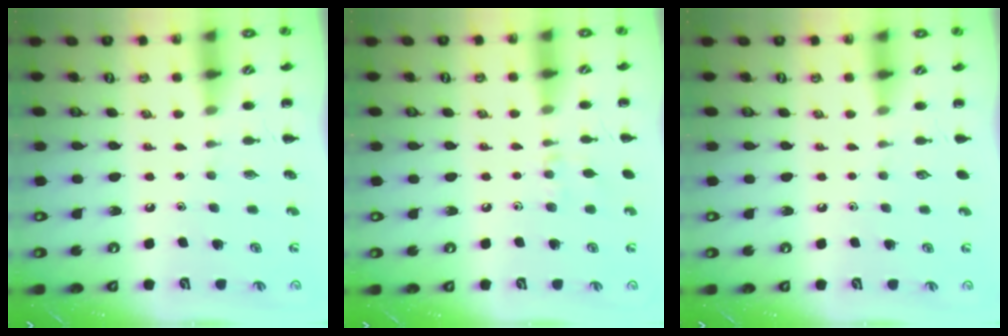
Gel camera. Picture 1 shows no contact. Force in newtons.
{"total": 6.5, "press": 6.1, "slide": 2.0}
{"total": 0.0}